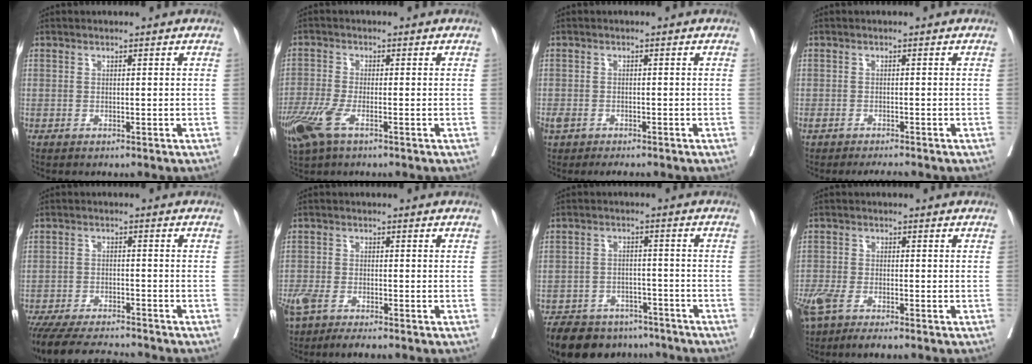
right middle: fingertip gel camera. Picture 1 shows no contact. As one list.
[{"total": 6.6, "force": [-3.5, 2.0, 5.2], "torque": [-0.122, -0.018, -0.069]}, {"total": 3.8, "force": [-2.9, 1.6, 1.8], "torque": [-0.034, -0.002, -0.043]}, {"total": 2.7, "force": [-2.5, 0.2, 1.2], "torque": [-0.019, -0.003, -0.036]}, {"total": 13.5, "force": [-12.3, 2.0, 5.2], "torque": [-0.100, -0.016, -0.185]}, {"total": 7.9, "force": [-6.1, 2.4, 4.5], "torque": [-0.095, -0.004, -0.105]}, {"total": 13.7, "force": [-11.3, 6.5, 4.3], "torque": [-0.078, 0.007, -0.154]}, {"total": 9.2, "force": [-6.4, 2.9, 5.9], "torque": [-0.127, -0.009, -0.112]}]